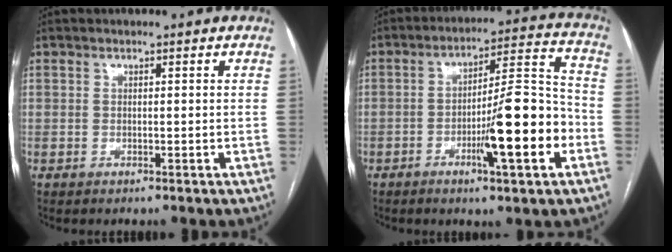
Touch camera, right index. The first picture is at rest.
{"total": 14.0, "force": [-4.6, 1.2, 13.1], "torque": [-0.202, 0.005, -0.070]}